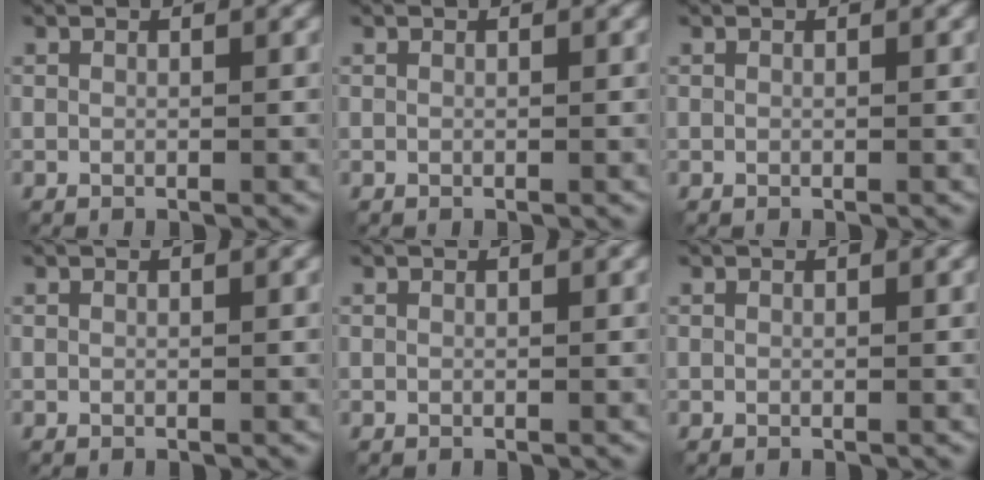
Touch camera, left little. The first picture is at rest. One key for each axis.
{"total": 0.0}
{"total": 0.0}
{"total": 0.0}
{"total": 0.0}
{"total": 0.0}